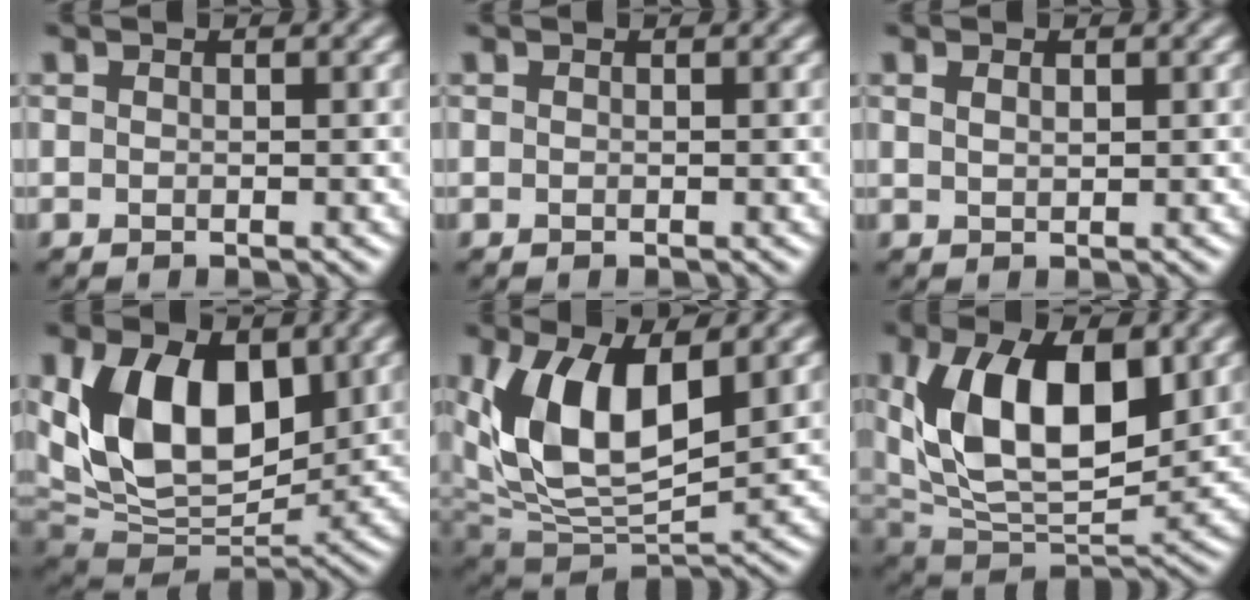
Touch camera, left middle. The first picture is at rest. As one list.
[{"total": 0.0}, {"total": 1.0, "force": [0.6, 0.4, 0.7], "torque": [-0.015, 0.000, 0.012]}, {"total": 11.5, "force": [2.9, 7.2, 8.6], "torque": [-0.155, -0.006, 0.044]}, {"total": 9.8, "force": [3.0, 5.2, 7.8], "torque": [-0.157, -0.012, 0.053]}, {"total": 12.0, "force": [3.2, 6.1, 9.8], "torque": [-0.168, 0.000, 0.049]}]